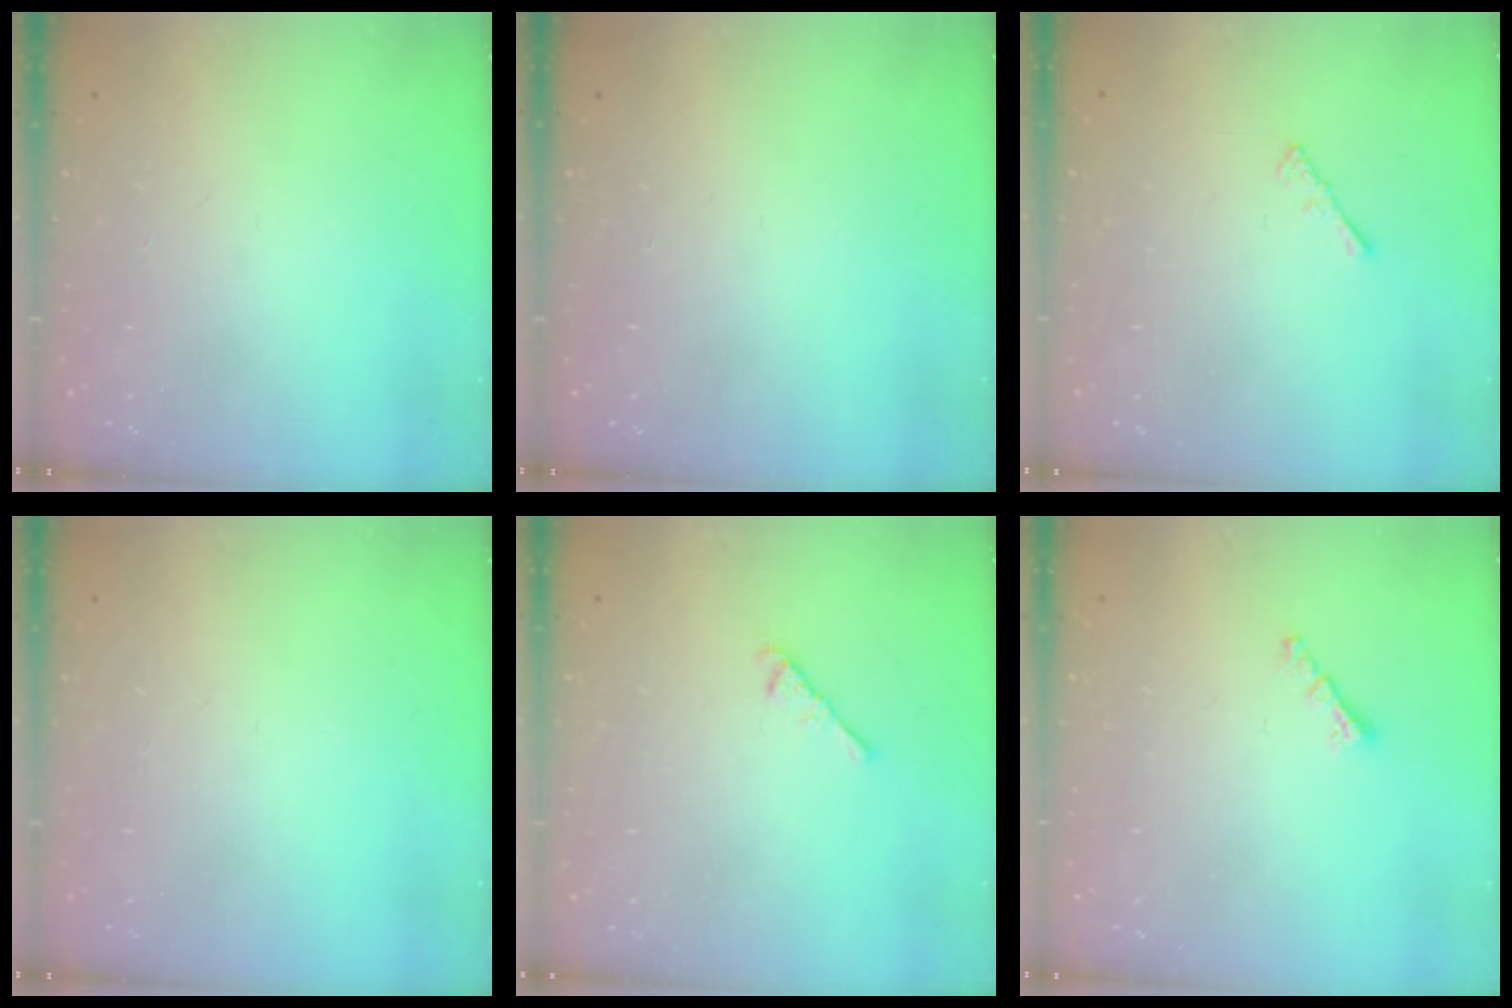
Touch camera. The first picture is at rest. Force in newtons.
{"total": 0.0}
{"total": 1.5, "press": 1.4, "slide": 0.4}
{"total": 0.0}
{"total": 3.9, "press": 3.8, "slide": 0.8}
{"total": 0.6, "press": 0.5, "slide": 0.4}